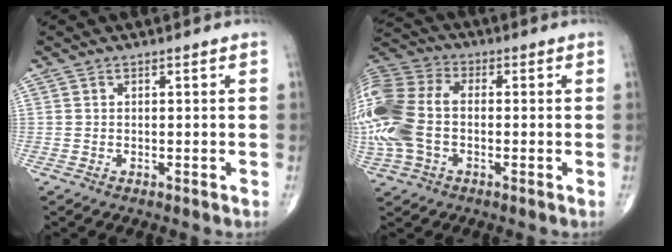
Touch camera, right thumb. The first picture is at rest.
{"total": 17.9, "force": [-1.9, 11.8, 13.4], "torque": [-0.339, 0.023, -0.038]}